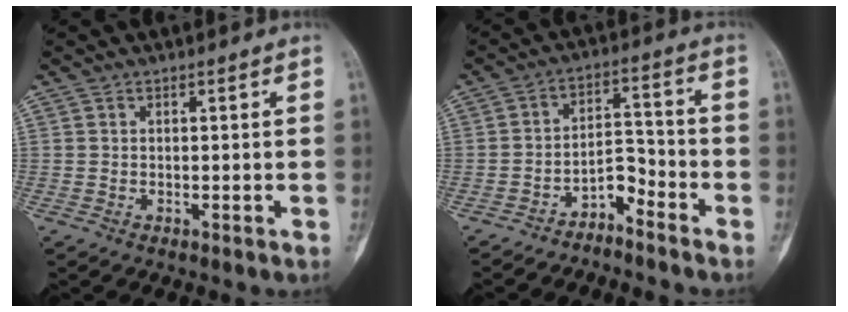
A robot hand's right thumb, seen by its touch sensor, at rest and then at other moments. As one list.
[{"total": 5.3, "force": [-4.4, 2.2, 1.8], "torque": [-0.011, 0.070, -0.080]}]